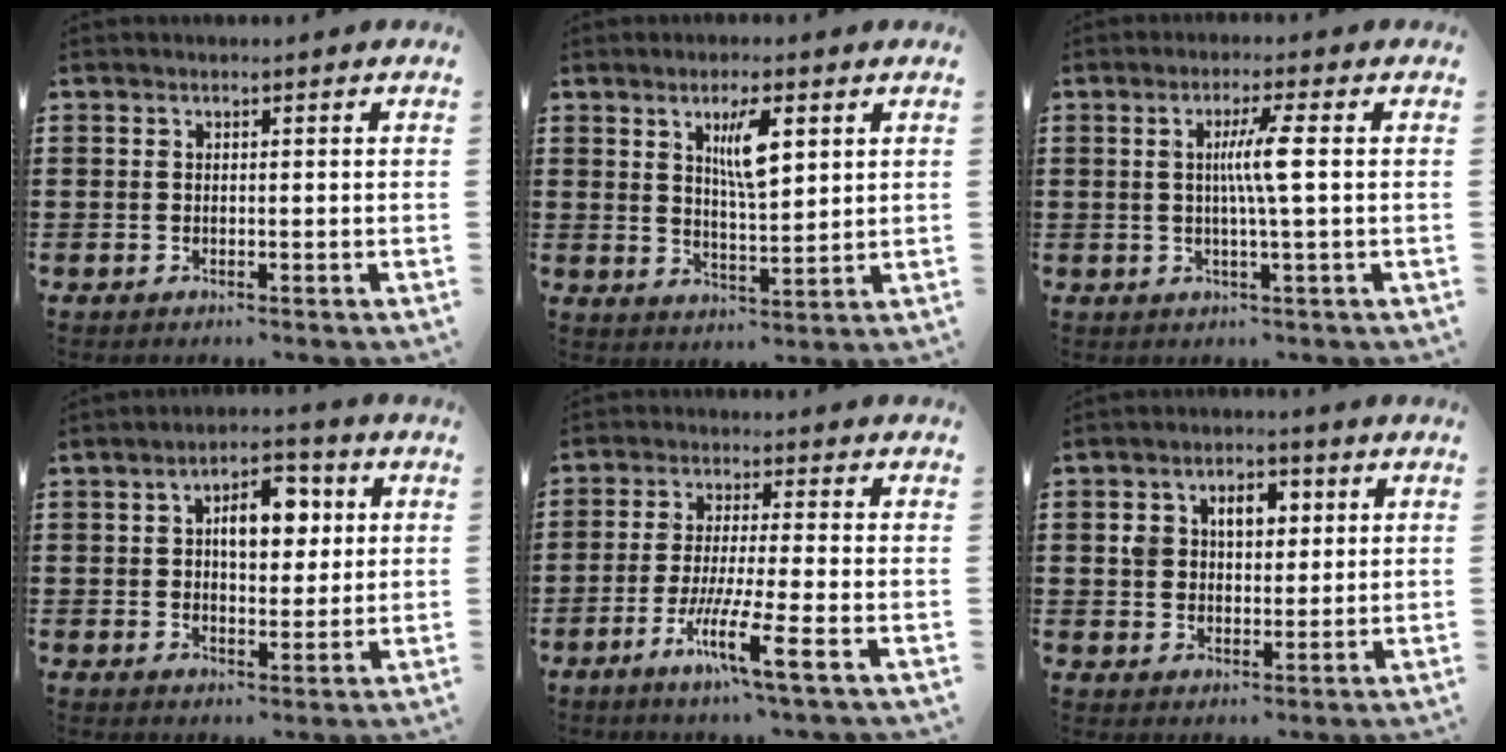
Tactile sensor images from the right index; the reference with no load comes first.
{"total": 6.1, "force": [2.6, 1.8, 5.2], "torque": [-0.094, 0.002, 0.039]}
{"total": 4.9, "force": [0.5, -0.4, 4.8], "torque": [-0.091, -0.005, 0.002]}
{"total": 7.2, "force": [1.7, 3.9, 5.7], "torque": [-0.082, -0.001, 0.016]}
{"total": 8.6, "force": [-4.3, 0.5, 7.4], "torque": [-0.140, -0.008, -0.080]}
{"total": 5.4, "force": [1.4, 4.1, 3.2], "torque": [-0.072, 0.015, 0.019]}